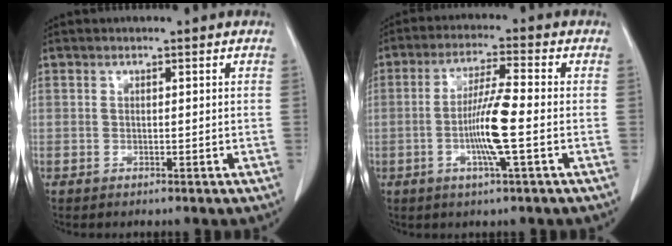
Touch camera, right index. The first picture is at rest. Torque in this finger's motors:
{"motor_torque": [0.08, 0.25, 0.17, 0.12]}